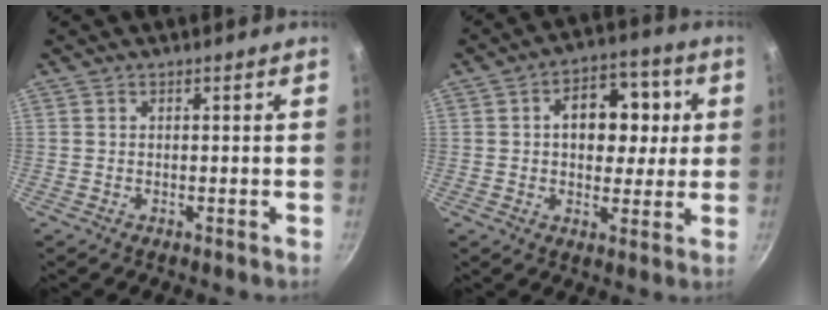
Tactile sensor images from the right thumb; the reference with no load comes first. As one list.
[{"total": 12.4, "force": [2.2, 8.7, 8.6], "torque": [-0.082, 0.011, 0.020]}]